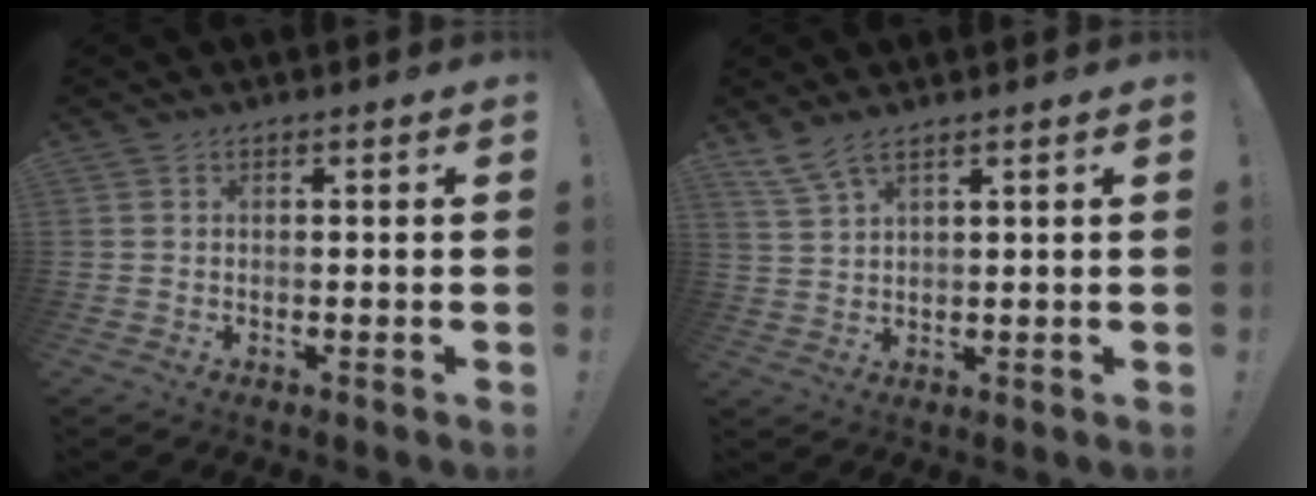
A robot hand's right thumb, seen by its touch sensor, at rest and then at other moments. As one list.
[{"total": 5.2, "force": [4.1, 0.9, 3.2], "torque": [-0.072, -0.015, 0.077]}]